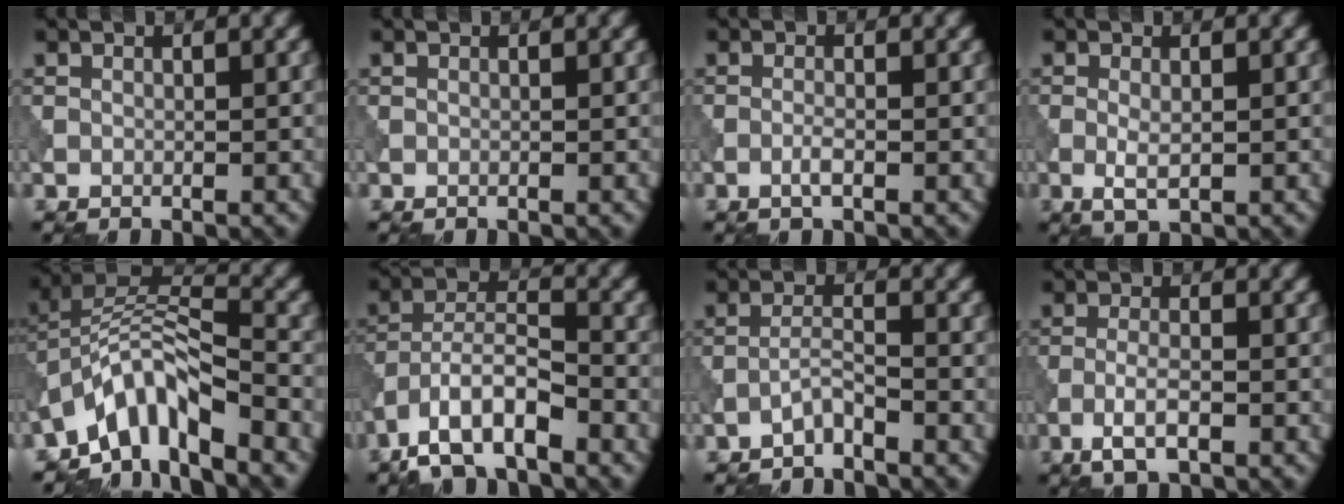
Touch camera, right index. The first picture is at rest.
{"total": 0.0}
{"total": 1.2, "force": [-0.5, 0.2, 1.0], "torque": [-0.021, 0.001, -0.013]}
{"total": 1.9, "force": [-0.3, 0.8, 1.7], "torque": [-0.035, -0.004, -0.004]}
{"total": 7.5, "force": [-5.1, 2.6, 4.7], "torque": [-0.070, 0.009, -0.104]}
{"total": 7.0, "force": [-4.7, 2.4, 4.7], "torque": [-0.082, 0.008, -0.095]}
{"total": 1.8, "force": [-1.5, 0.2, 0.9], "torque": [-0.018, 0.010, -0.035]}
{"total": 2.9, "force": [-1.4, 0.9, 2.5], "torque": [-0.053, 0.000, -0.030]}